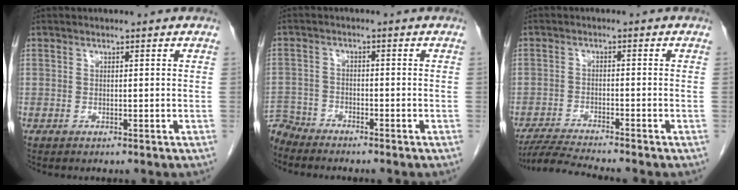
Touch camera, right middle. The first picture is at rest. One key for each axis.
{"total": 5.2, "fx": -5.1, "fy": 1.1, "fz": -0.2, "tx": 0.012, "ty": -0.006, "tz": -0.095}
{"total": 6.2, "fx": -5.7, "fy": -1.3, "fz": 2.1, "tx": -0.036, "ty": -0.022, "tz": -0.104}